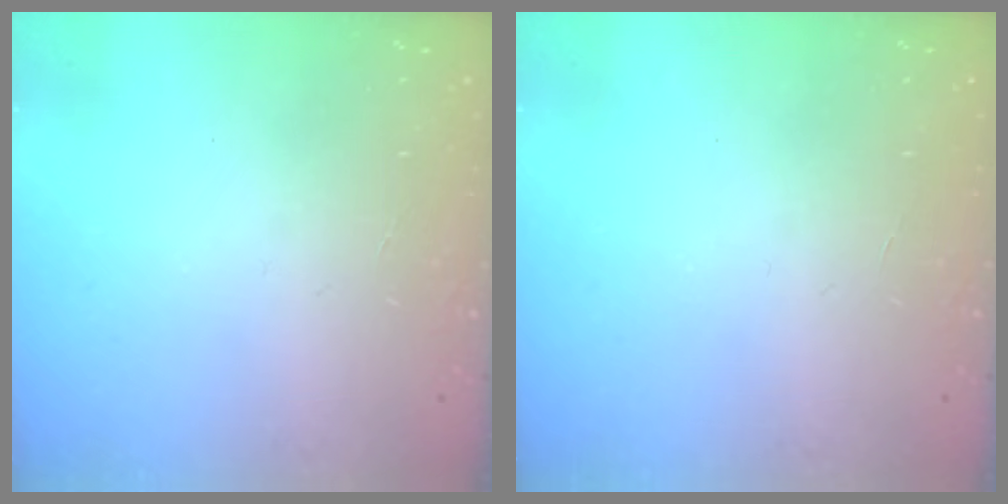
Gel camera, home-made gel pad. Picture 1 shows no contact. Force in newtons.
{"total": 0.0}